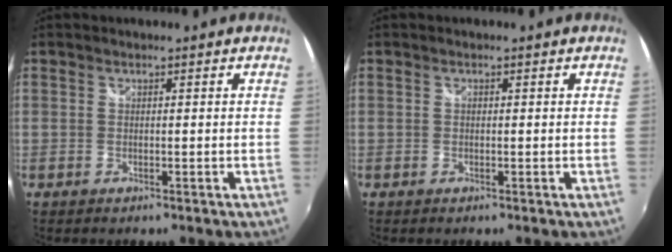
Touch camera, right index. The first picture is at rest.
{"total": 0.0}